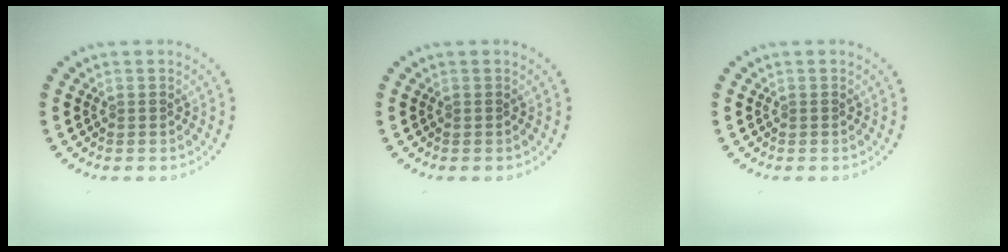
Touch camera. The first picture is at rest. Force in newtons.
{"total": 0.0}
{"total": 0.0}